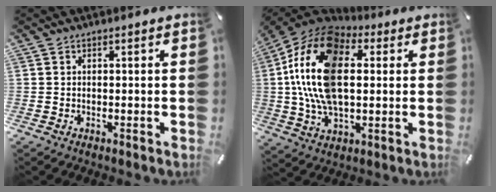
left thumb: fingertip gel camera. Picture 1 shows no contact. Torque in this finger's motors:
{"motor_torque": [2.51, 2.50, 1.95, -0.82, 0.96]}